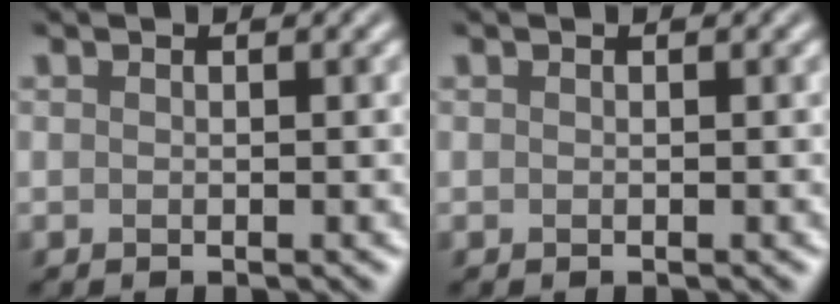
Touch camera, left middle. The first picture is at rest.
{"total": 0.0}